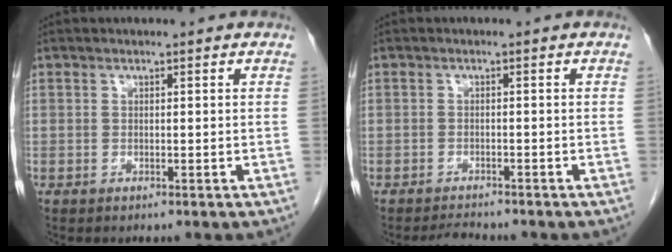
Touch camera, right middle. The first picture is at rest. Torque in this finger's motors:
{"motor_torque": [0.01, -0.02, 0.00, 0.00]}